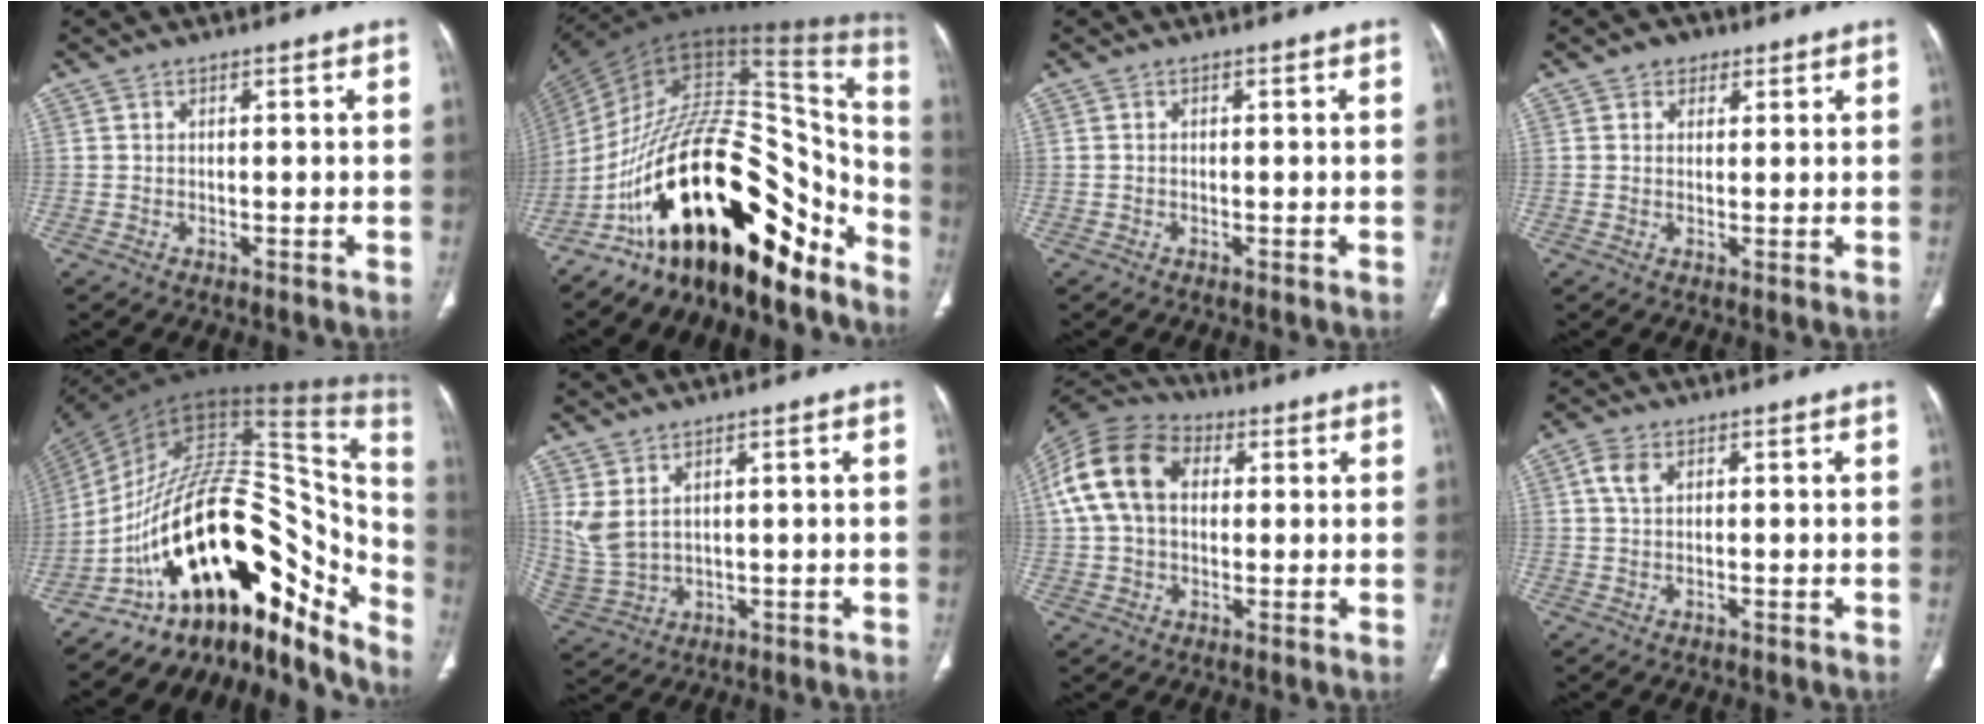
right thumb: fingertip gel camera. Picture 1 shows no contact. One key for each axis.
{"total": 32.8, "fx": -18.9, "fy": 14.3, "fz": 22.8, "tx": -0.297, "ty": 0.107, "tz": -0.298}
{"total": 0.0}
{"total": 3.6, "fx": 1.8, "fy": 2.8, "fz": 1.2, "tx": 0.004, "ty": -0.005, "tz": 0.025}
{"total": 34.3, "fx": -17.3, "fy": 15.8, "fz": 25.0, "tx": -0.297, "ty": 0.112, "tz": -0.260}
{"total": 6.4, "fx": 2.5, "fy": 3.7, "fz": 4.6, "tx": -0.105, "ty": -0.010, "tz": 0.071}
{"total": 15.6, "fx": 2.9, "fy": 11.2, "fz": 10.6, "tx": -0.201, "ty": 0.032, "tz": 0.046}
{"total": 3.0, "fx": 0.8, "fy": 1.9, "fz": 2.2, "tx": -0.054, "ty": 0.003, "tz": 0.013}